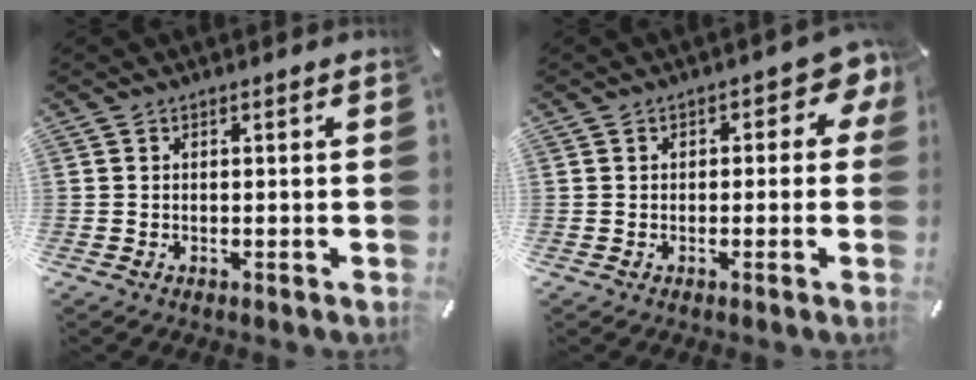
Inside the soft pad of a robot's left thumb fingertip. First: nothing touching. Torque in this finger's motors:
{"motor_torque": [0.79, 0.71, -0.02, -0.07, 0.05]}